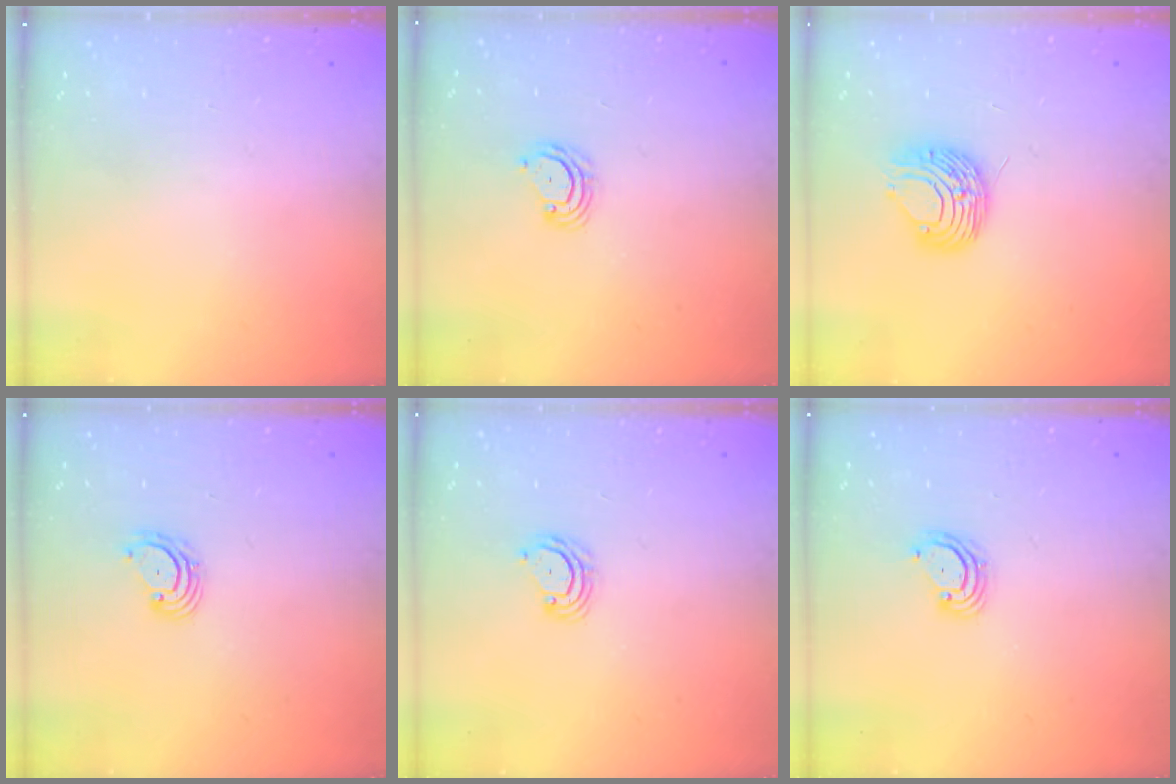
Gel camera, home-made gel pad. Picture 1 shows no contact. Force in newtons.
{"total": 5.0, "press": 4.9, "slide": 0.4}
{"total": 8.9, "press": 8.9, "slide": 0.7}
{"total": 3.7, "press": 3.7, "slide": 0.4}
{"total": 5.0, "press": 4.9, "slide": 0.4}
{"total": 3.3, "press": 3.3, "slide": 0.3}